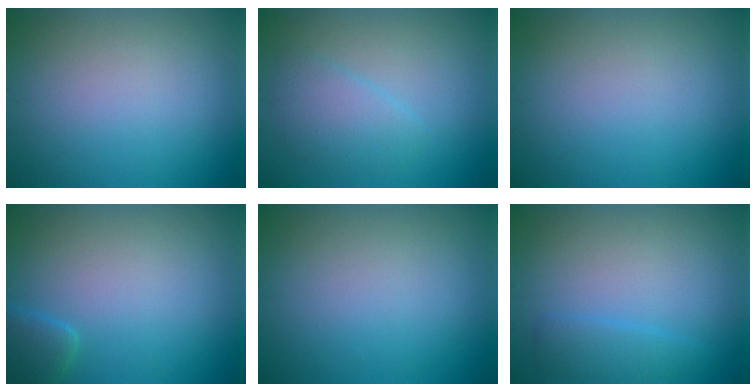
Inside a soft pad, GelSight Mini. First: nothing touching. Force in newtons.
{"total": 2.8, "press": 2.7, "slide": 0.2}
{"total": 0.0}
{"total": 2.1, "press": 2.1, "slide": 0.2}
{"total": 0.0}
{"total": 1.9, "press": 1.9, "slide": 0.2}